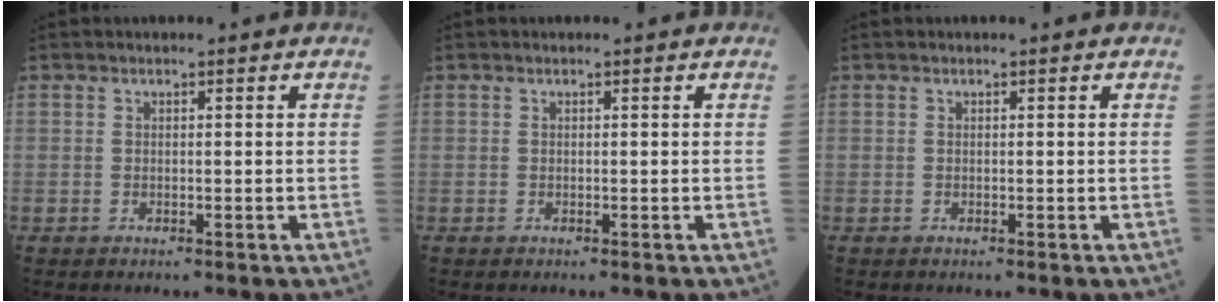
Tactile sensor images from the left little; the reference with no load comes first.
{"total": 0.0}
{"total": 0.0}